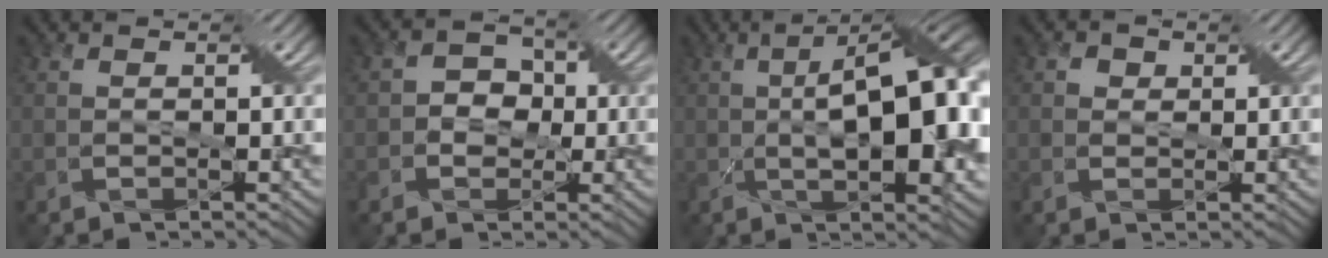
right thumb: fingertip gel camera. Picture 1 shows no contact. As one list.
[{"total": 3.6, "force": [-0.3, 3.2, 1.6], "torque": [-0.024, 0.006, -0.023]}, {"total": 15.2, "force": [-0.1, 5.6, 14.1], "torque": [-0.201, 0.016, -0.001]}, {"total": 1.7, "force": [0.6, 1.5, 0.5], "torque": [-0.006, 0.000, 0.005]}]